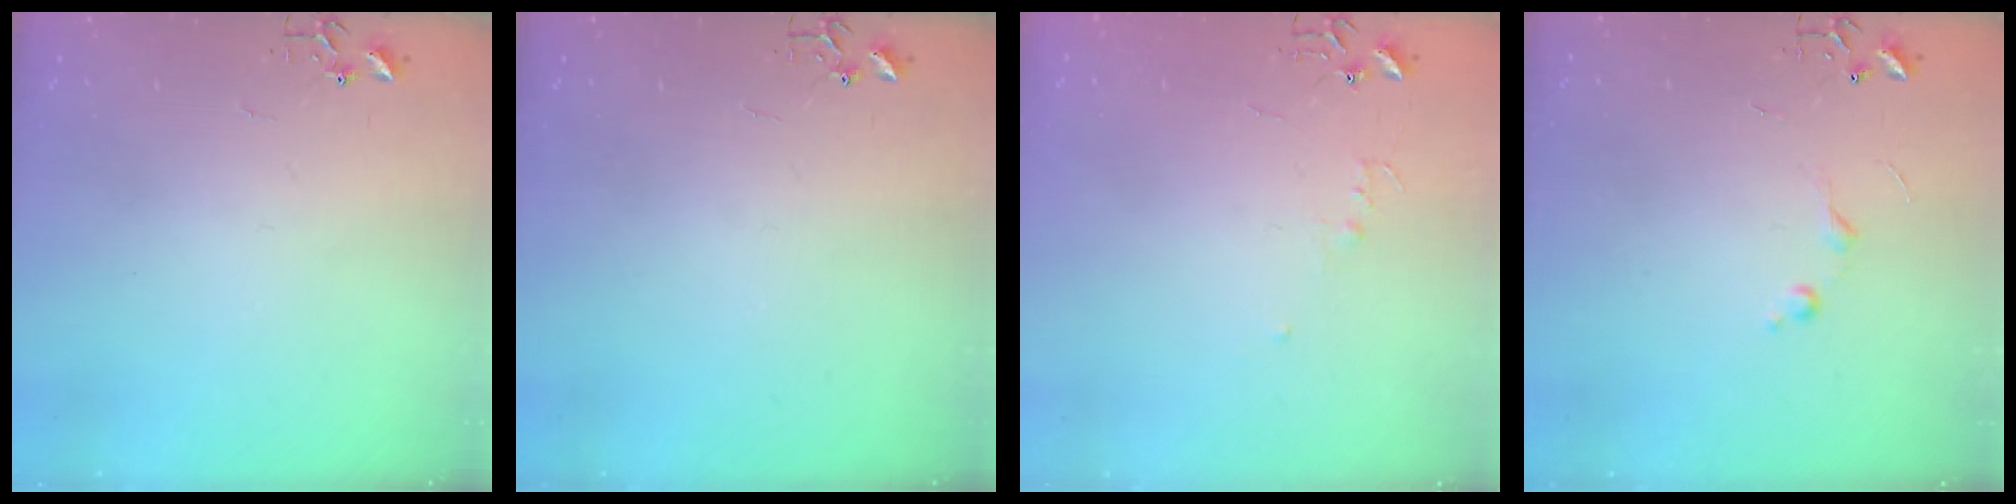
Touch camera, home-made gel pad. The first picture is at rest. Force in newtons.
{"total": 0.0}
{"total": 3.9, "press": 3.9, "slide": 0.4}
{"total": 6.8, "press": 6.7, "slide": 0.8}